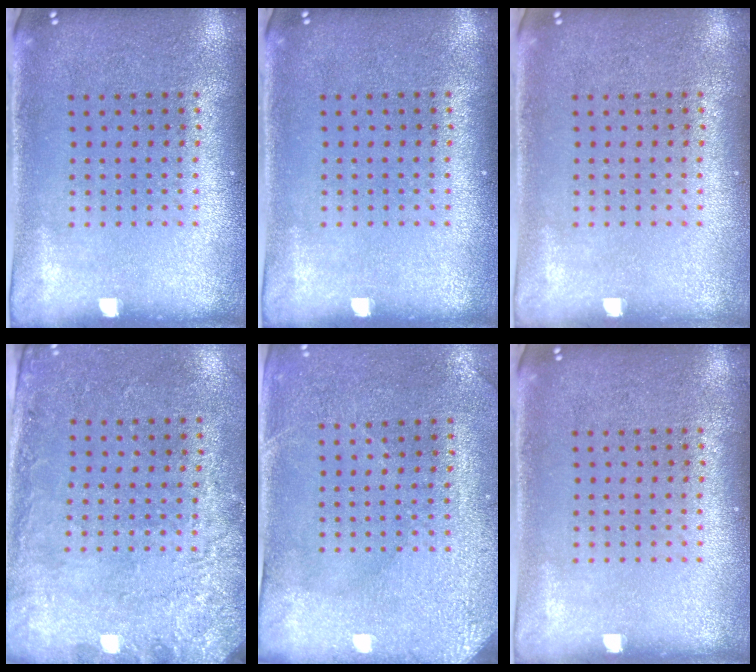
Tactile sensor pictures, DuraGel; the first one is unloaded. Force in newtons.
{"total": 0.0}
{"total": 0.0}
{"total": 2.8, "press": 2.0, "slide": 1.9}
{"total": 2.9, "press": 2.7, "slide": 1.1}
{"total": 0.0}